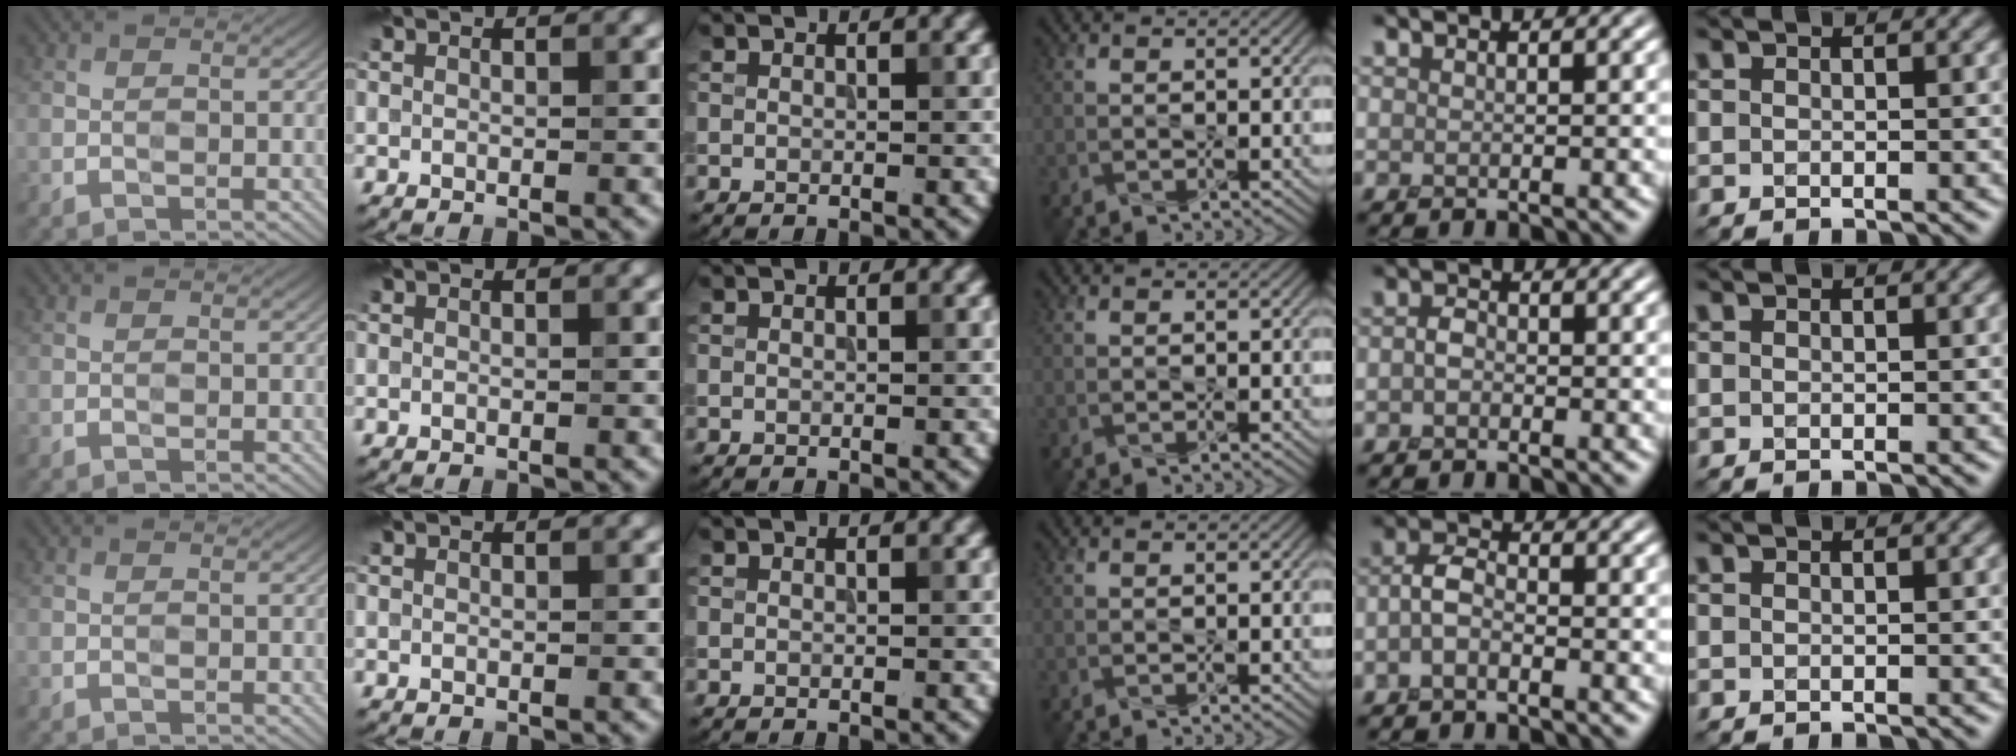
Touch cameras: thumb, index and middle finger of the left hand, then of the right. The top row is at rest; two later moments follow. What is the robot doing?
{"motion": "press", "object": "sticky note"}